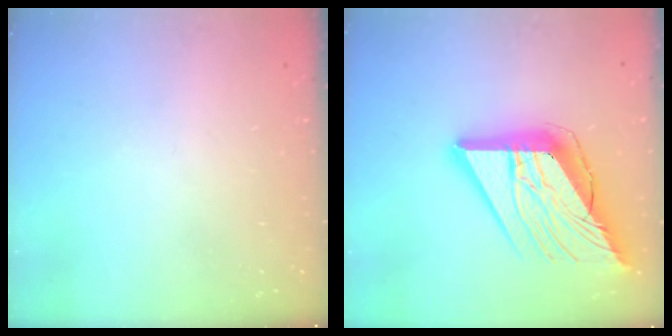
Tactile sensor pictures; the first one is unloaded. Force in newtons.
{"total": 21.2, "press": 21.0, "slide": 2.6}